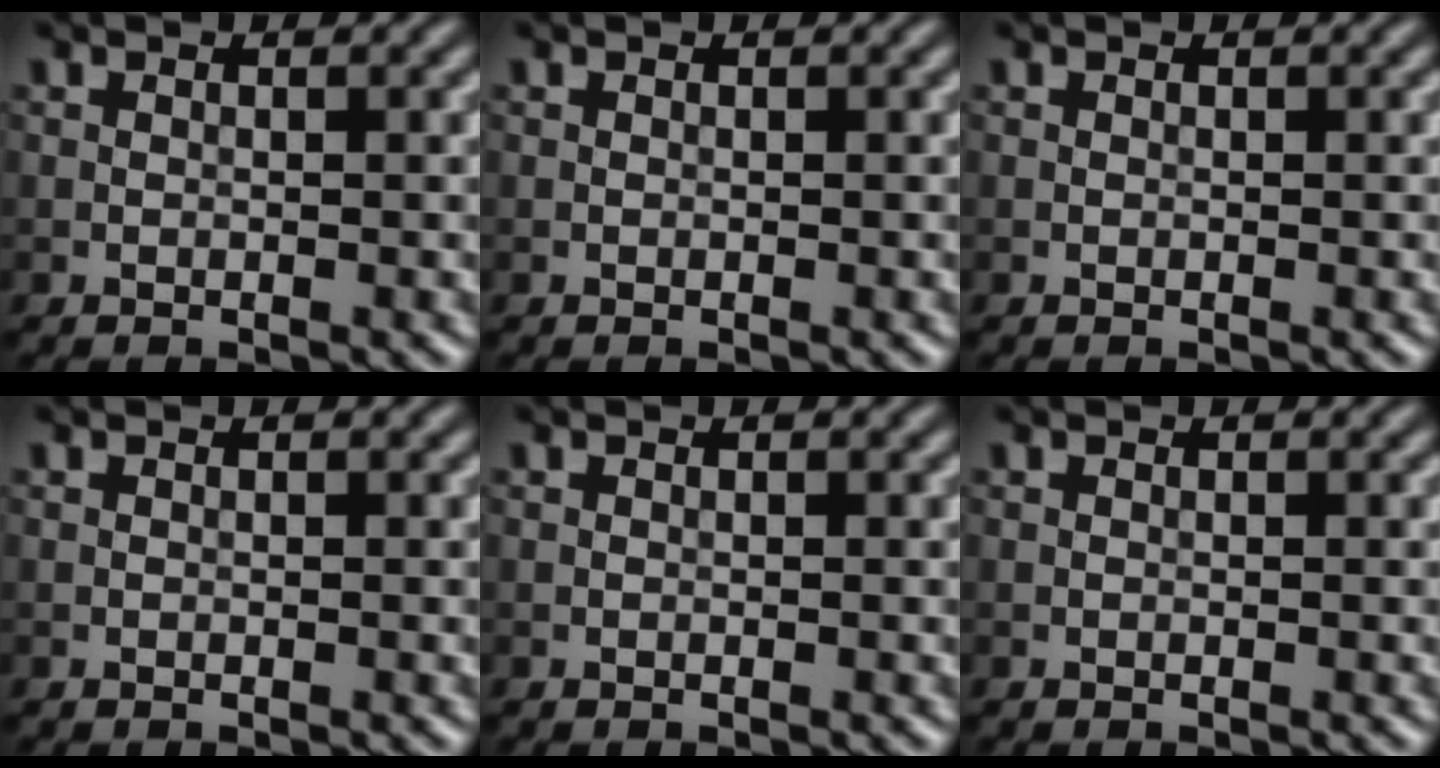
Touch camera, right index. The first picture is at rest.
{"total": 0.0}
{"total": 0.0}
{"total": 0.0}
{"total": 0.0}
{"total": 0.0}